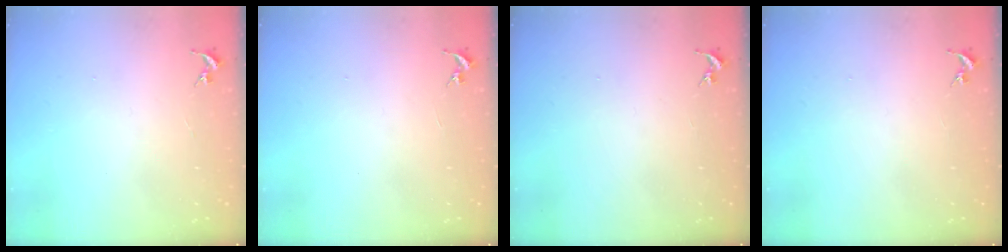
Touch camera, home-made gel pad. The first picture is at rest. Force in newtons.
{"total": 0.0}
{"total": 0.0}
{"total": 0.0}